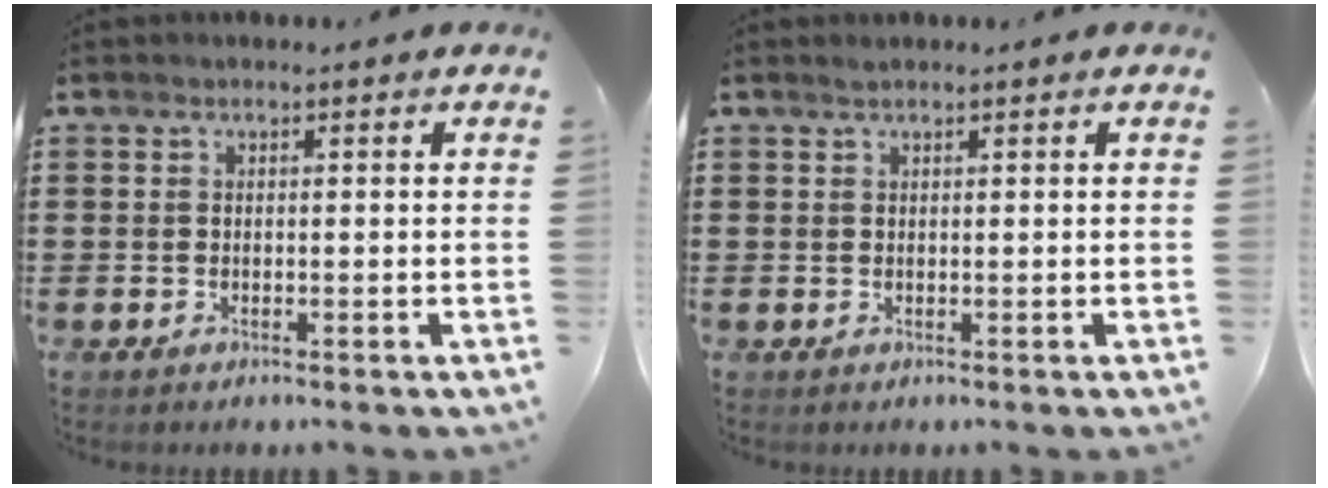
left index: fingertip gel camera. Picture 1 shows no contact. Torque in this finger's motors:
{"motor_torque": [-0.01, 0.02, -0.11, -0.09]}